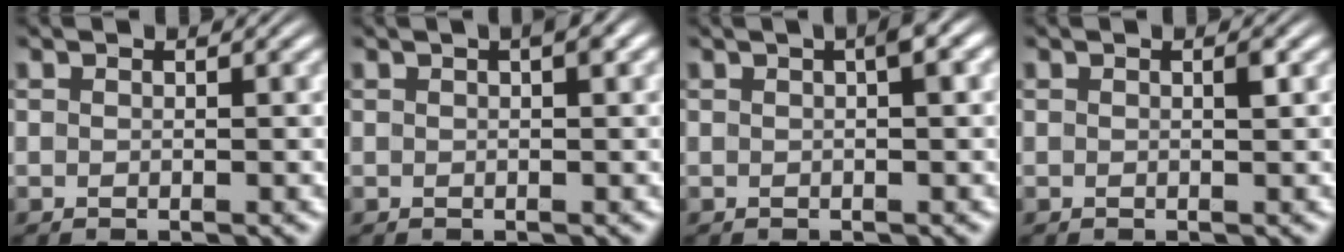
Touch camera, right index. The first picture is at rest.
{"total": 1.6, "force": [0.7, 0.3, 1.4], "torque": [-0.009, 0.011, 0.006]}
{"total": 1.9, "force": [0.6, 0.2, 1.8], "torque": [-0.015, 0.015, 0.003]}
{"total": 0.5, "force": [0.1, 0.1, 0.5], "torque": [-0.005, 0.002, -0.001]}